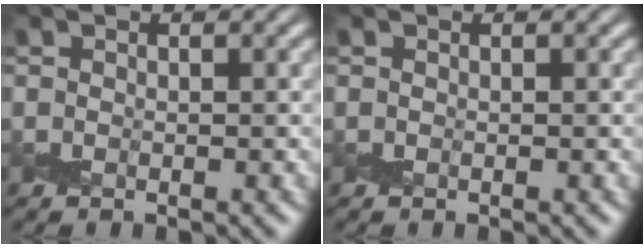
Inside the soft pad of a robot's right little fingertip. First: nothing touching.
{"total": 0.0}